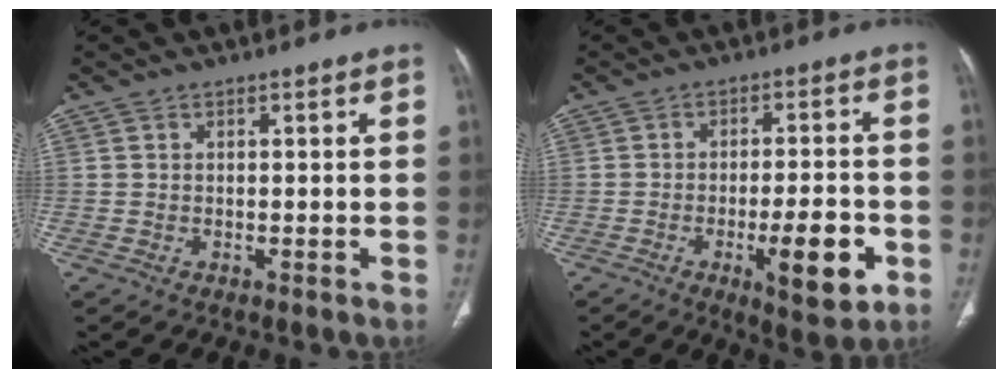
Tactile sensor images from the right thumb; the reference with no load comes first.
{"total": 10.7, "force": [-3.9, 3.0, 9.5], "torque": [-0.134, 0.010, -0.052]}